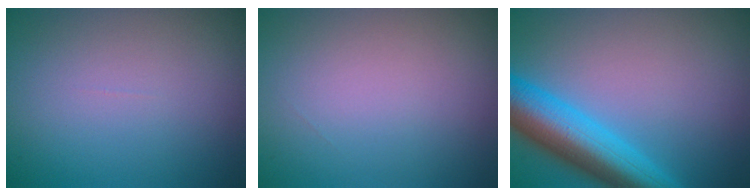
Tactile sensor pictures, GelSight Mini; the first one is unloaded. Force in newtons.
{"total": 0.0}
{"total": 8.2, "press": 8.2, "slide": 0.3}